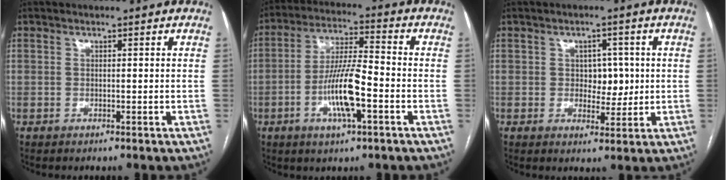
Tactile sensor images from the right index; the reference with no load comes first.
{"total": 10.7, "force": [-3.5, 1.8, 10.0], "torque": [-0.194, 0.002, -0.065]}
{"total": 4.3, "force": [0.4, 3.0, 3.1], "torque": [-0.032, 0.006, 0.011]}